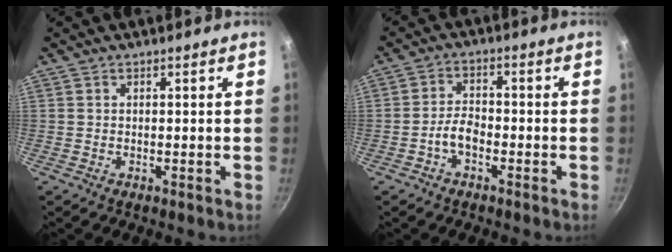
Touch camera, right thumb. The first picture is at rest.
{"total": 4.0, "force": [-2.0, 2.2, 2.7], "torque": [-0.044, 0.027, -0.042]}